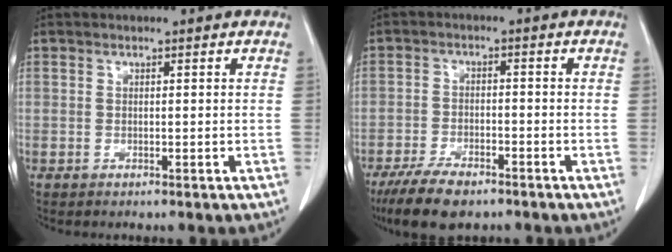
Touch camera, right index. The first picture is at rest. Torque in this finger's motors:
{"motor_torque": [0.13, -0.19, 0.09, -0.01]}